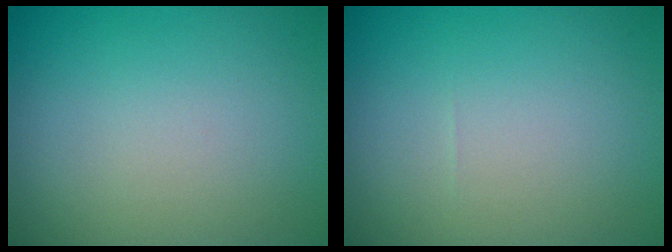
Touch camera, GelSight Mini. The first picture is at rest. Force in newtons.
{"total": 0.0}